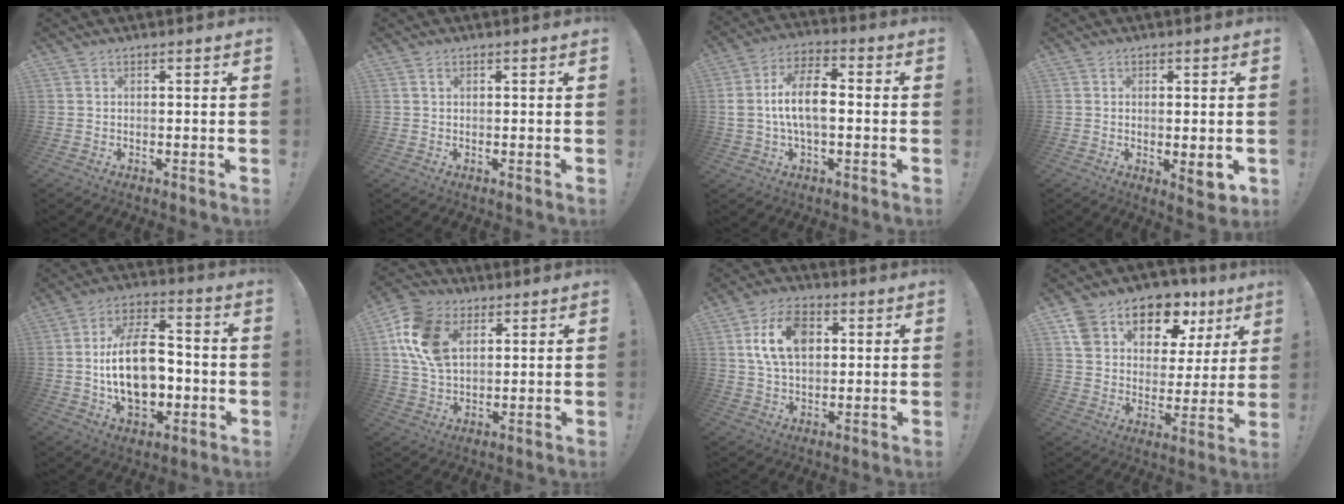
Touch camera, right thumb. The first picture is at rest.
{"total": 0.9, "force": [0.4, 0.3, 0.7], "torque": [-0.011, 0.000, 0.006]}
{"total": 13.2, "force": [-0.5, 6.9, 11.3], "torque": [-0.213, 0.009, -0.009]}
{"total": 4.7, "force": [-0.4, 1.6, 4.4], "torque": [-0.044, -0.011, -0.003]}
{"total": 19.0, "force": [-2.4, 11.7, 14.7], "torque": [-0.267, 0.010, -0.044]}
{"total": 16.1, "force": [5.4, 11.0, 10.4], "torque": [-0.212, -0.003, 0.105]}
{"total": 12.7, "force": [3.3, 8.3, 9.1], "torque": [-0.159, 0.007, 0.060]}
{"total": 14.1, "force": [9.9, 8.4, 5.5], "torque": [-0.084, -0.072, 0.176]}